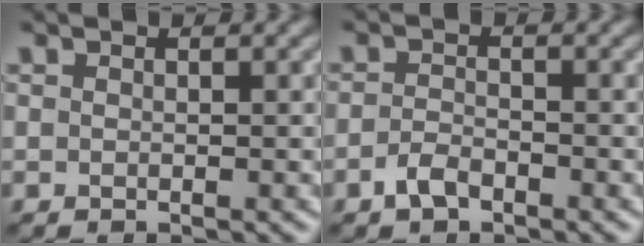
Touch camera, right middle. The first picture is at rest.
{"total": 1.9, "force": [-1.3, 0.9, 1.1], "torque": [-0.022, 0.003, -0.028]}